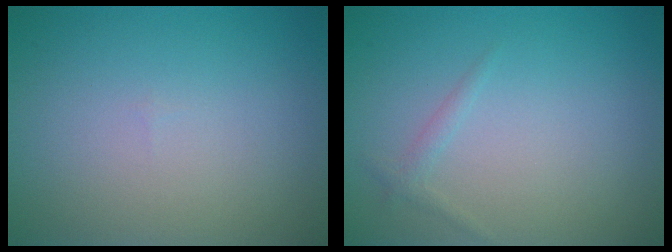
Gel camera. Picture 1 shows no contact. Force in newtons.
{"total": 0.9, "press": 0.9, "slide": 0.0}